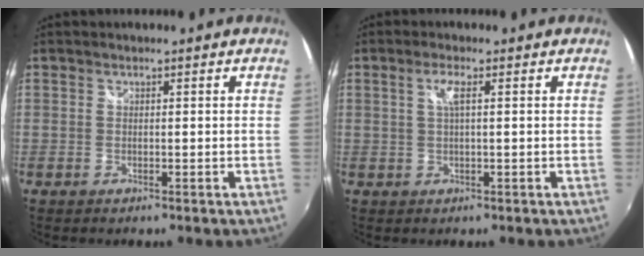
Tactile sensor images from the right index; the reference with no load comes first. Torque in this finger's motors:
{"motor_torque": [0.38, 0.01, 0.05, 0.06]}